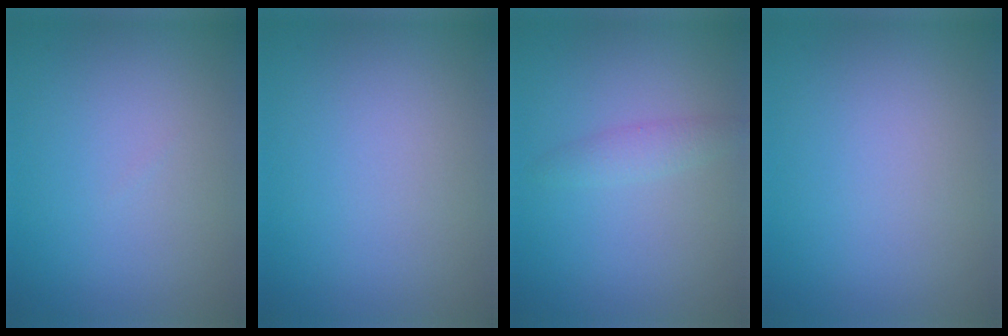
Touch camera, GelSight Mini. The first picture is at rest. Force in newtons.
{"total": 0.0}
{"total": 1.5, "press": 1.5, "slide": 0.1}
{"total": 0.0}